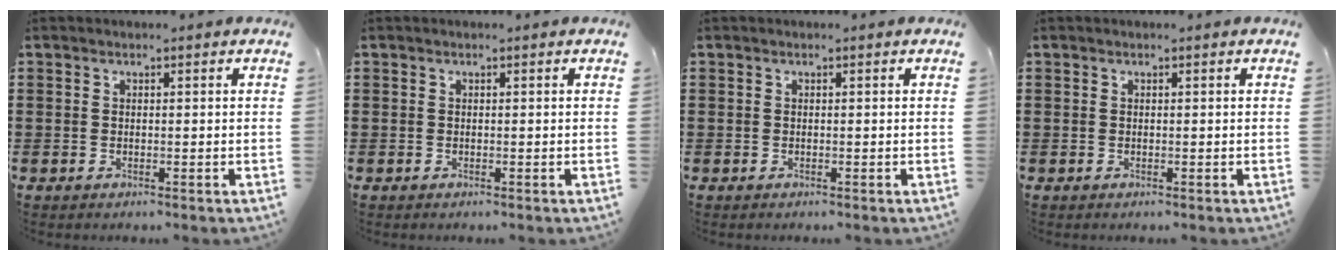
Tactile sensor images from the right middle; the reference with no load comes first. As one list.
[{"total": 0.0}, {"total": 0.0}, {"total": 0.0}]